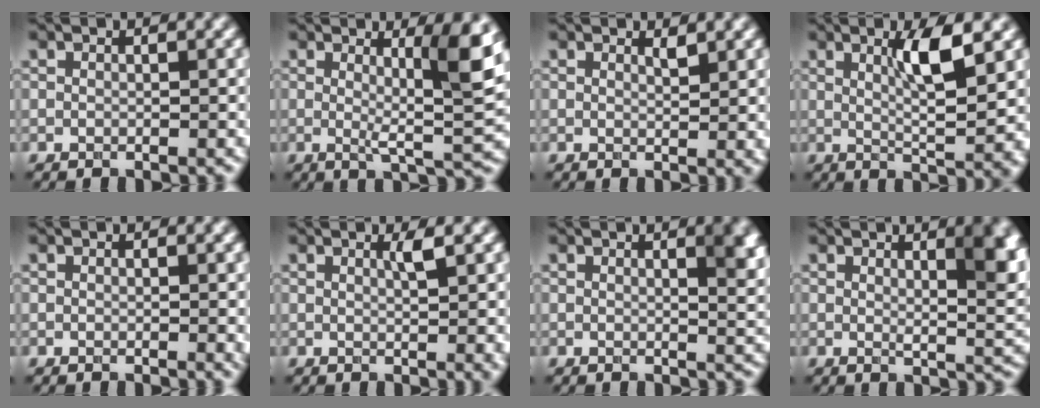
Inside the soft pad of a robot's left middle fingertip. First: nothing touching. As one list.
[{"total": 6.6, "force": [1.5, 1.2, 6.3], "torque": [-0.089, -0.015, 0.026]}, {"total": 1.1, "force": [0.8, 0.2, 0.8], "torque": [-0.011, -0.004, 0.012]}, {"total": 5.7, "force": [1.7, 1.0, 5.3], "torque": [-0.088, -0.009, 0.032]}, {"total": 0.8, "force": [0.1, 0.1, 0.7], "torque": [-0.008, -0.002, -0.001]}, {"total": 2.2, "force": [0.7, 0.4, 2.1], "torque": [-0.028, -0.003, 0.007]}, {"total": 3.7, "force": [1.4, 1.3, 3.2], "torque": [-0.029, 0.000, 0.017]}, {"total": 6.1, "force": [2.1, 2.1, 5.4], "torque": [-0.051, -0.004, 0.031]}]